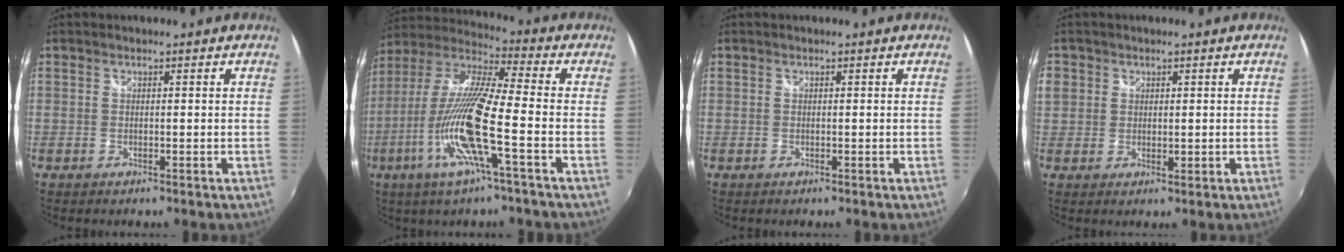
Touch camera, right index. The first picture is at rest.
{"total": 17.0, "force": [-6.1, 1.1, 15.8], "torque": [-0.304, -0.022, -0.125]}
{"total": 0.0}
{"total": 4.7, "force": [1.0, 4.3, 1.7], "torque": [-0.034, 0.005, 0.019]}